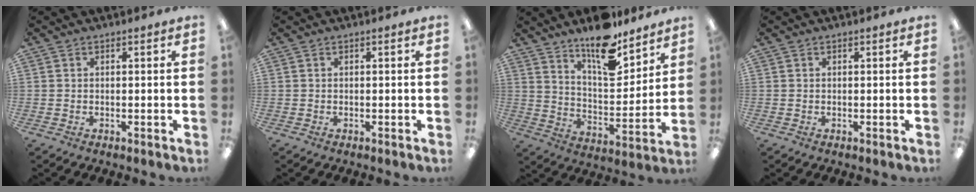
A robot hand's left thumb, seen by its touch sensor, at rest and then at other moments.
{"total": 0.0}
{"total": 14.2, "force": [11.6, 4.9, 6.7], "torque": [-0.103, -0.083, 0.203]}
{"total": 0.0}